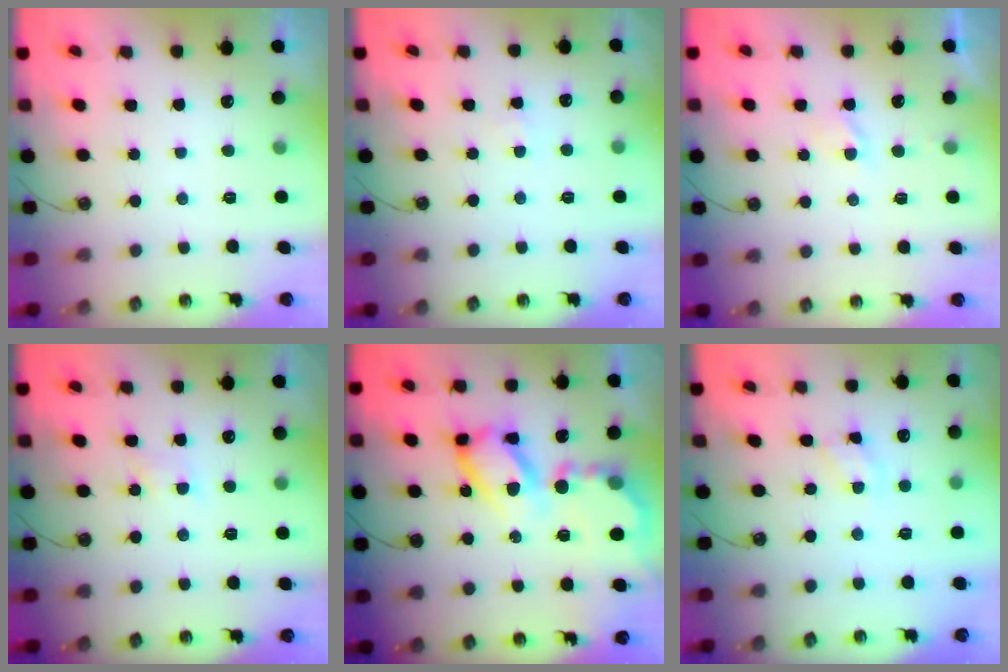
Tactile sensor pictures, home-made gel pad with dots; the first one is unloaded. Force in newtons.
{"total": 1.6, "press": 1.6, "slide": 0.3}
{"total": 1.9, "press": 1.9, "slide": 0.4}
{"total": 4.4, "press": 4.3, "slide": 0.6}
{"total": 16.9, "press": 16.8, "slide": 1.5}
{"total": 3.6, "press": 3.6, "slide": 0.5}